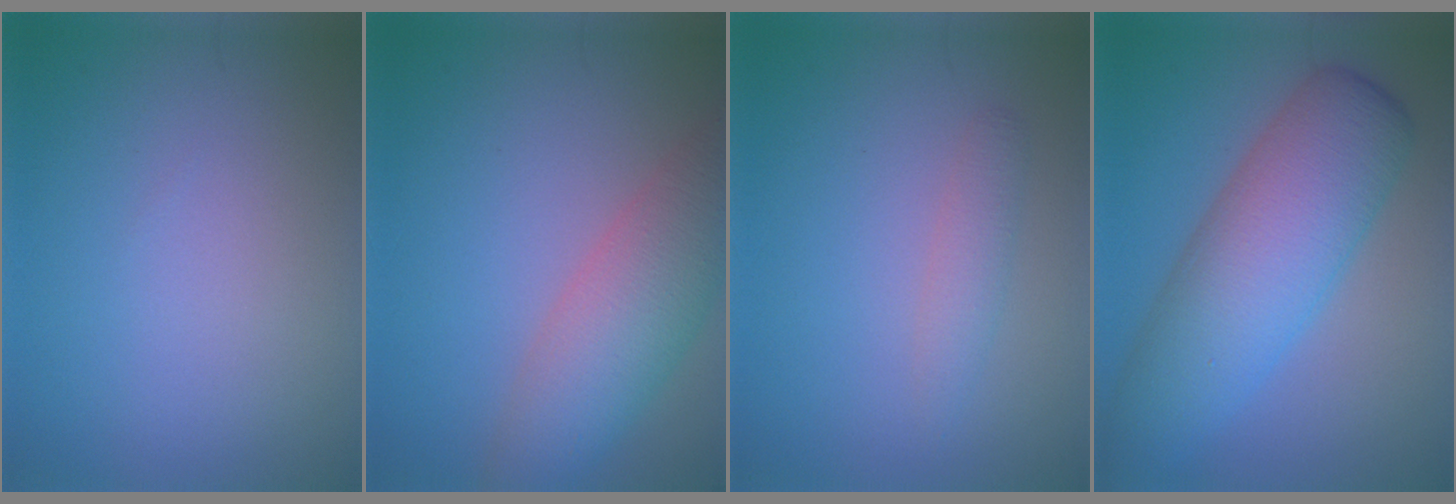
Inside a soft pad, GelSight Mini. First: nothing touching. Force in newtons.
{"total": 6.6, "press": 6.6, "slide": 0.3}
{"total": 1.6, "press": 1.6, "slide": 0.0}
{"total": 9.0, "press": 9.0, "slide": 0.3}